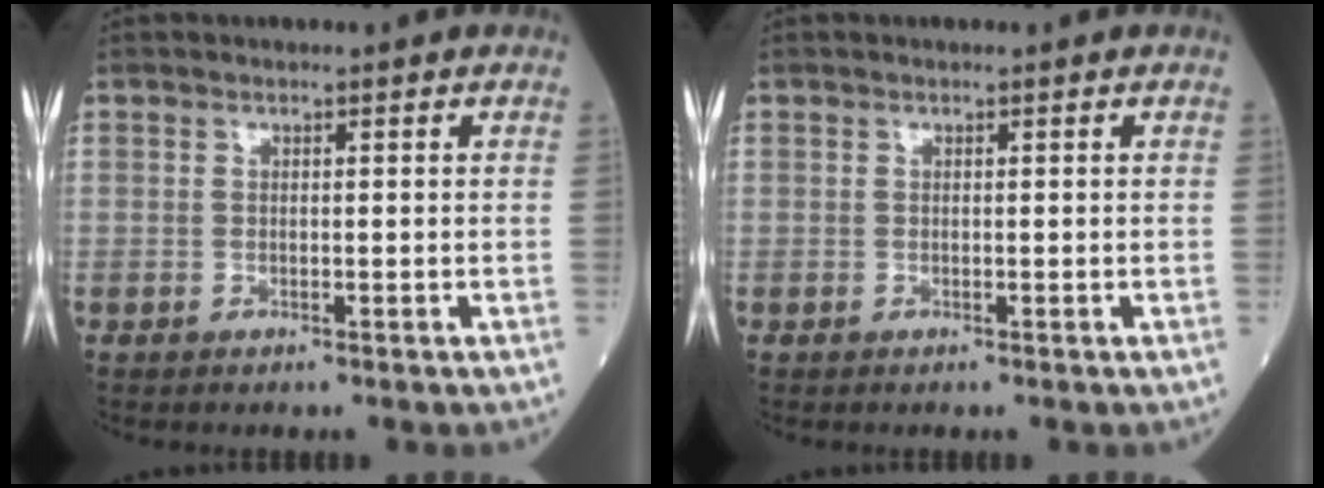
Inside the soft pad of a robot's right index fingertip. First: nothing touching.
{"total": 0.0}